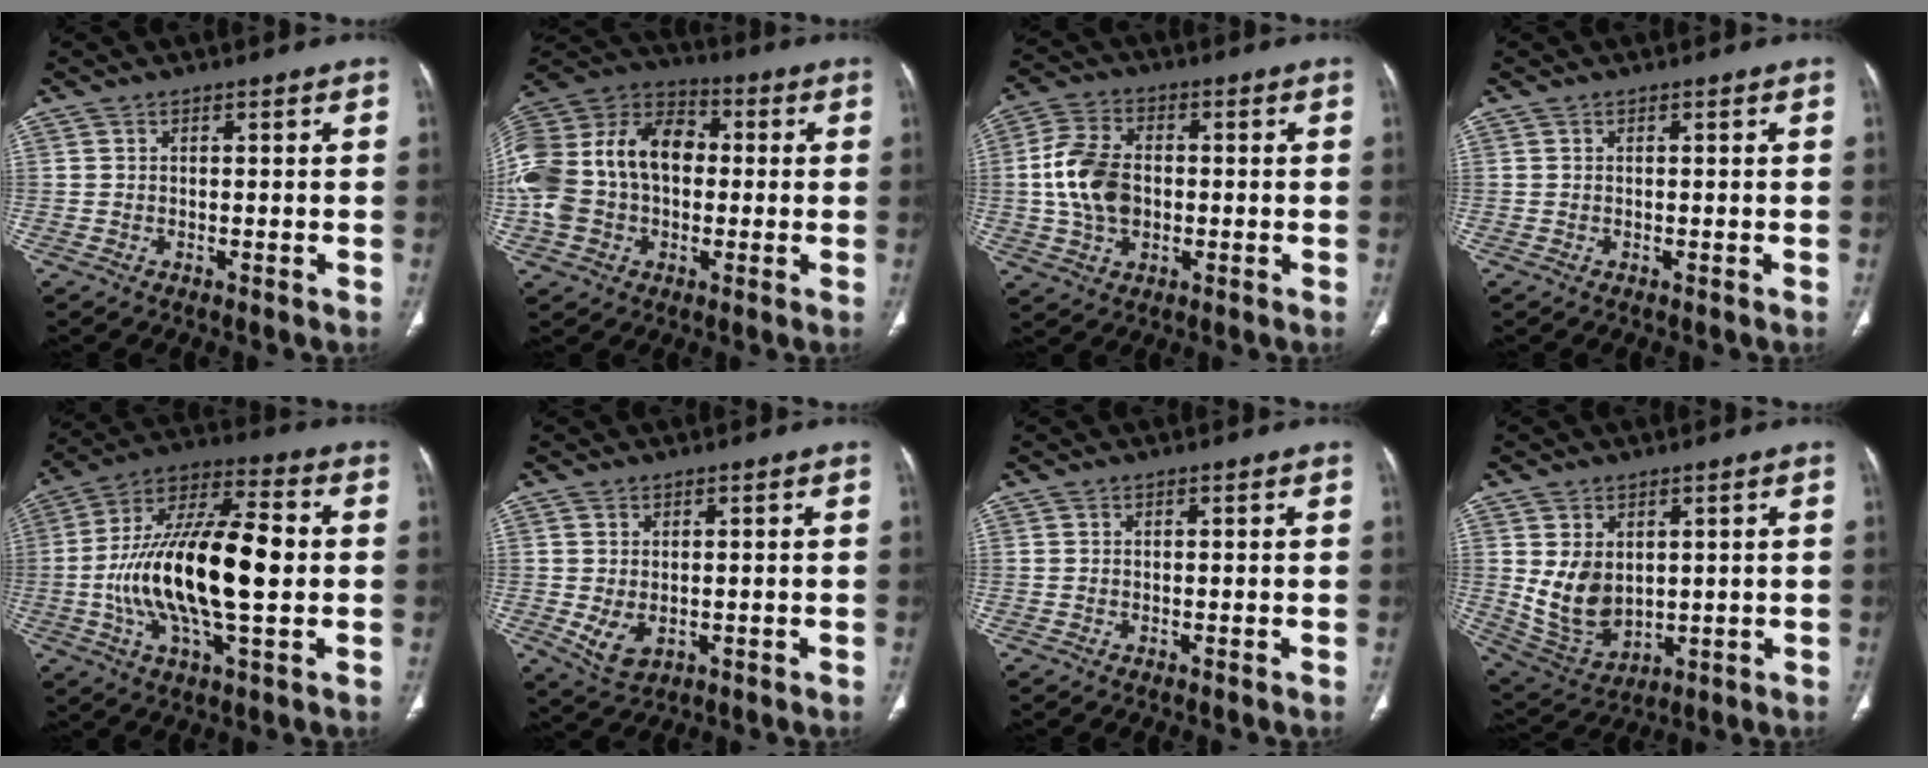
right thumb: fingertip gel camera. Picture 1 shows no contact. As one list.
[{"total": 22.1, "force": [0.2, 15.5, 15.8], "torque": [-0.332, 0.041, 0.004]}, {"total": 11.2, "force": [-0.4, 7.6, 8.2], "torque": [-0.153, 0.013, -0.010]}, {"total": 0.0}, {"total": 22.3, "force": [-1.2, 8.2, 20.7], "torque": [-0.383, 0.023, -0.026]}, {"total": 4.6, "force": [-0.5, 3.1, 3.4], "torque": [-0.065, -0.009, 0.006]}, {"total": 0.0}, {"total": 9.9, "force": [1.4, 7.1, 6.8], "torque": [-0.109, -0.018, 0.055]}]